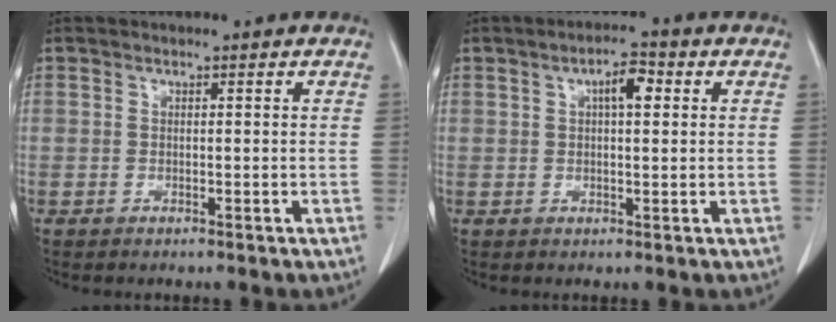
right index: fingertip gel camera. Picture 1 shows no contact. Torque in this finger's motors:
{"motor_torque": [0.08, 0.09, 0.09, 0.06]}